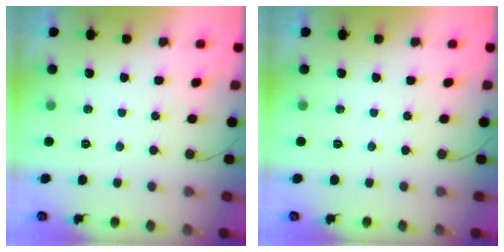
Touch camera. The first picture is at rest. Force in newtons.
{"total": 0.0}